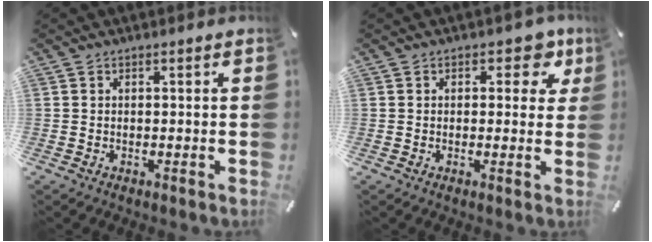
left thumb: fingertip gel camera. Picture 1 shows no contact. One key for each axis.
{"total": 6.1, "fx": 2.7, "fy": 3.7, "fz": 4.1, "tx": -0.034, "ty": -0.007, "tz": 0.038}